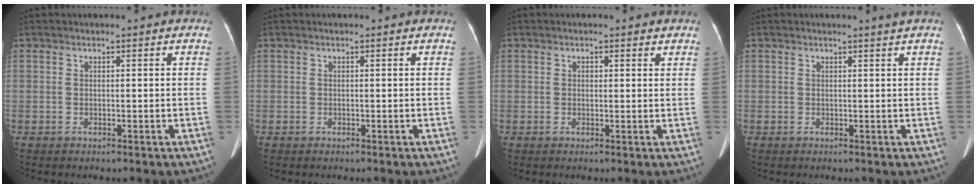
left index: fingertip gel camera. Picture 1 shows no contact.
{"total": 0.0}
{"total": 1.4, "force": [0.9, 0.9, 0.7], "torque": [-0.009, 0.006, 0.010]}
{"total": 1.1, "force": [0.9, -0.5, 0.4], "torque": [-0.016, -0.008, 0.018]}